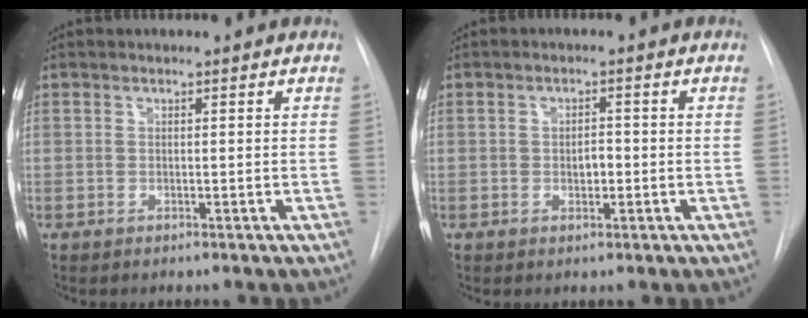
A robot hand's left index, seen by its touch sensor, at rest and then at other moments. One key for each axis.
{"total": 1.9, "fx": -0.3, "fy": 1.1, "fz": 1.6, "tx": -0.024, "ty": 0.002, "tz": -0.003}